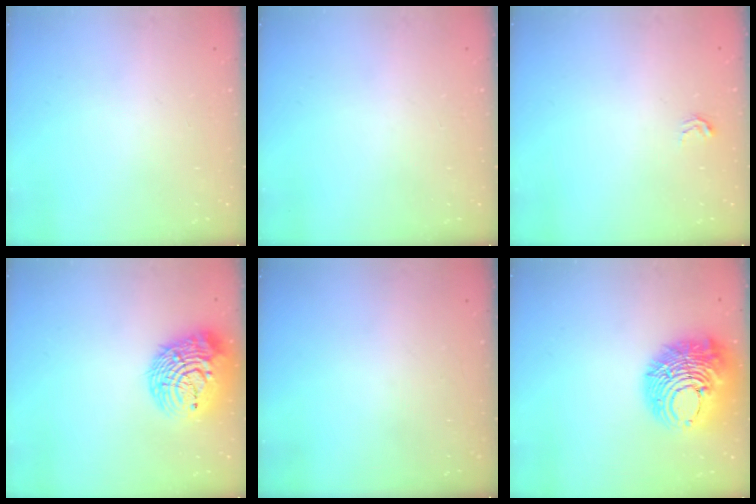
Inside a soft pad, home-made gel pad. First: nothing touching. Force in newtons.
{"total": 0.0}
{"total": 2.7, "press": 2.7, "slide": 0.4}
{"total": 16.8, "press": 16.6, "slide": 2.7}
{"total": 0.0}
{"total": 15.6, "press": 15.4, "slide": 2.1}